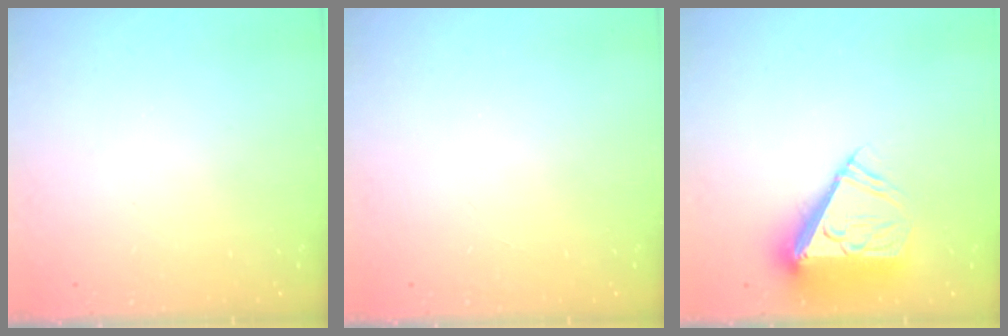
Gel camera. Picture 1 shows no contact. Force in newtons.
{"total": 0.0}
{"total": 9.3, "press": 9.2, "slide": 1.6}